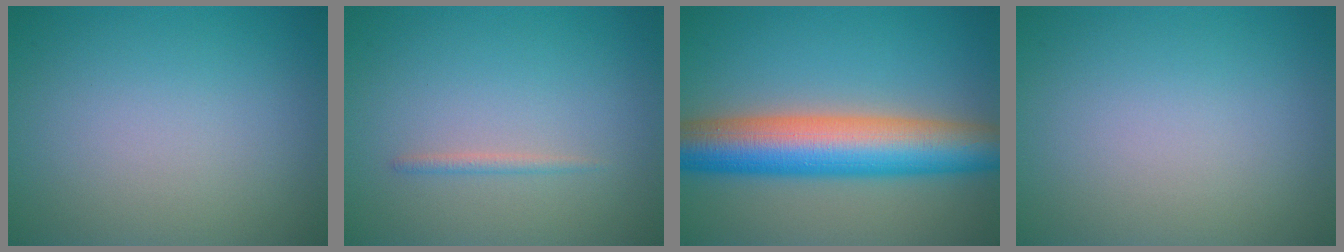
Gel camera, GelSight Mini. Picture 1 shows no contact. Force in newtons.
{"total": 0.8, "press": 0.8, "slide": 0.0}
{"total": 10.3, "press": 10.3, "slide": 0.3}
{"total": 0.0}